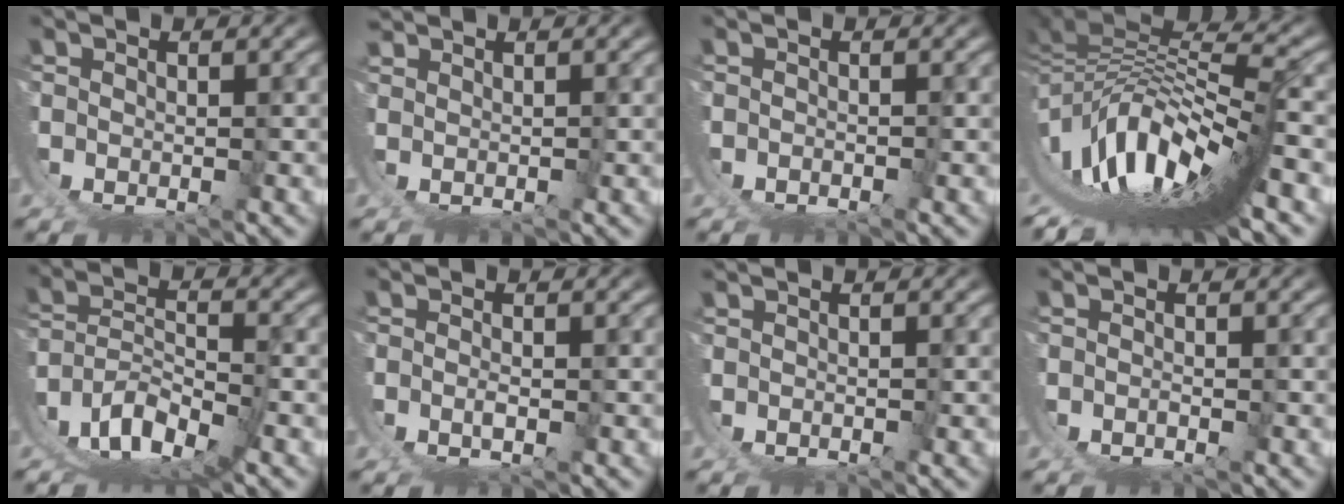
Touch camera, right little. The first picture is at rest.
{"total": 1.1, "force": [0.4, -0.6, -0.9], "torque": [0.021, 0.004, 0.007]}
{"total": 1.0, "force": [-0.5, 0.7, 0.5], "torque": [-0.012, -0.002, -0.007]}
{"total": 16.5, "force": [-1.1, 9.4, 13.6], "torque": [-0.240, -0.021, 0.000]}
{"total": 10.7, "force": [-0.8, 8.8, 6.2], "torque": [-0.162, -0.043, -0.006]}
{"total": 1.5, "force": [0.8, -0.4, 1.2], "torque": [-0.018, 0.001, 0.016]}
{"total": 0.0}
{"total": 1.0, "force": [-0.3, 0.7, 0.6], "torque": [-0.013, -0.001, -0.005]}